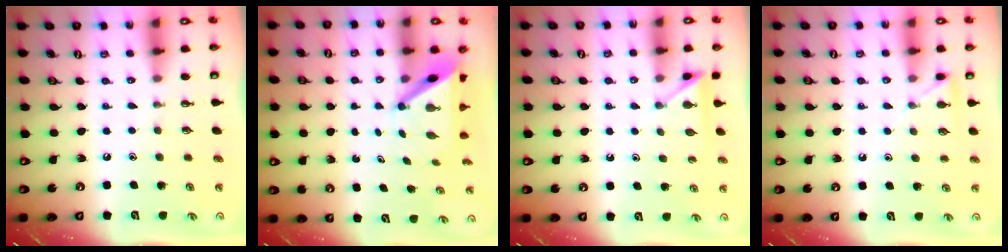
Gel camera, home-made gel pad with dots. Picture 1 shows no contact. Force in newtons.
{"total": 4.9, "press": 4.9, "slide": 0.6}
{"total": 3.5, "press": 3.5, "slide": 0.3}
{"total": 4.8, "press": 4.7, "slide": 0.5}